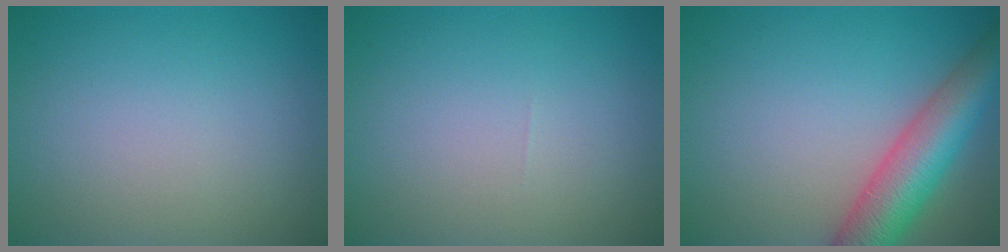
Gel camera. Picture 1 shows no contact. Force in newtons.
{"total": 0.0}
{"total": 7.4, "press": 7.4, "slide": 0.4}